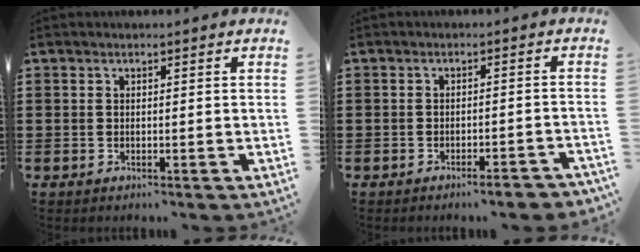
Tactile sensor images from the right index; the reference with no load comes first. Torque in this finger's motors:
{"motor_torque": [1.11, 1.03, 0.11, 0.00]}